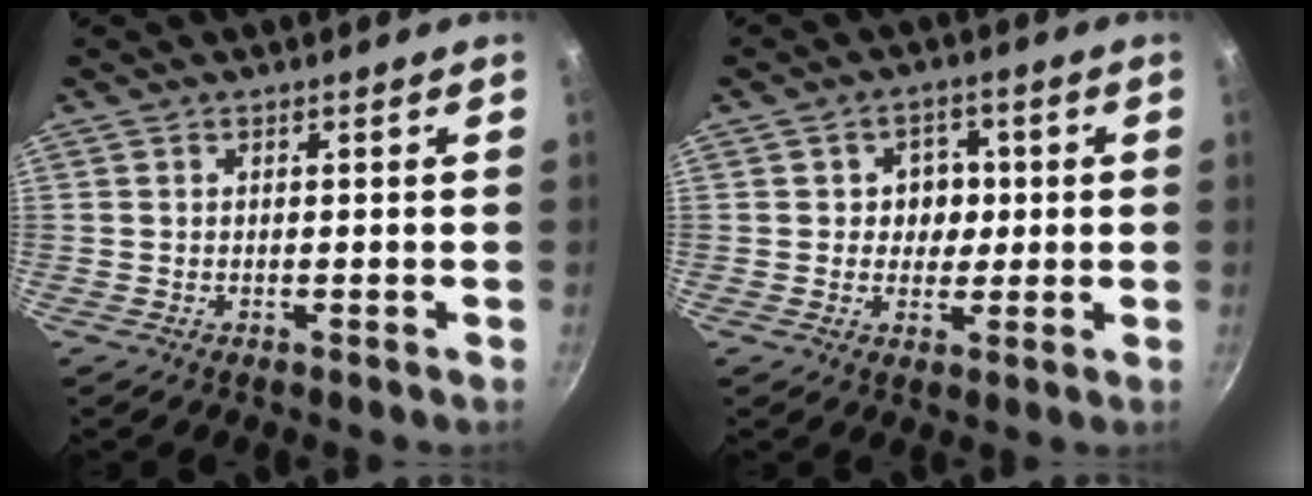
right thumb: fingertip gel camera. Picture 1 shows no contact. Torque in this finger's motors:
{"motor_torque": [-0.46, 0.23, 0.38, 0.35, 0.00]}